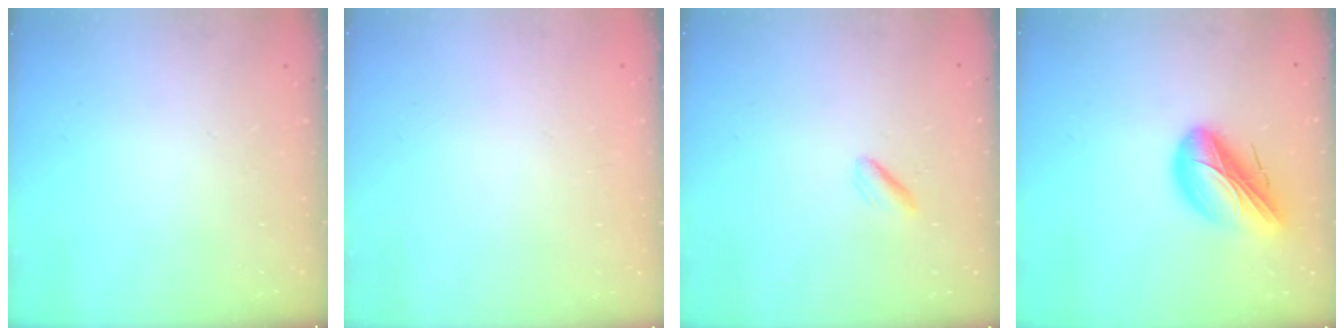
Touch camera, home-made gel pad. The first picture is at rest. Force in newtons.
{"total": 2.1, "press": 2.1, "slide": 0.1}
{"total": 1.9, "press": 1.8, "slide": 0.6}
{"total": 15.7, "press": 15.1, "slide": 4.1}